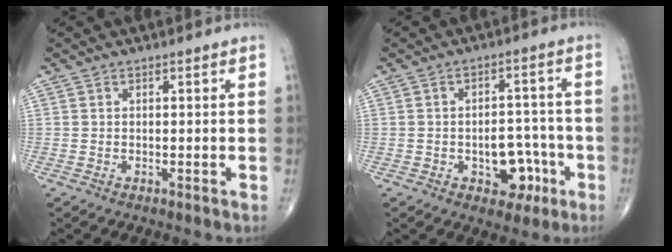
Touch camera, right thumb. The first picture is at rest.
{"total": 8.1, "force": [-3.1, 5.3, 5.2], "torque": [-0.032, 0.034, -0.035]}